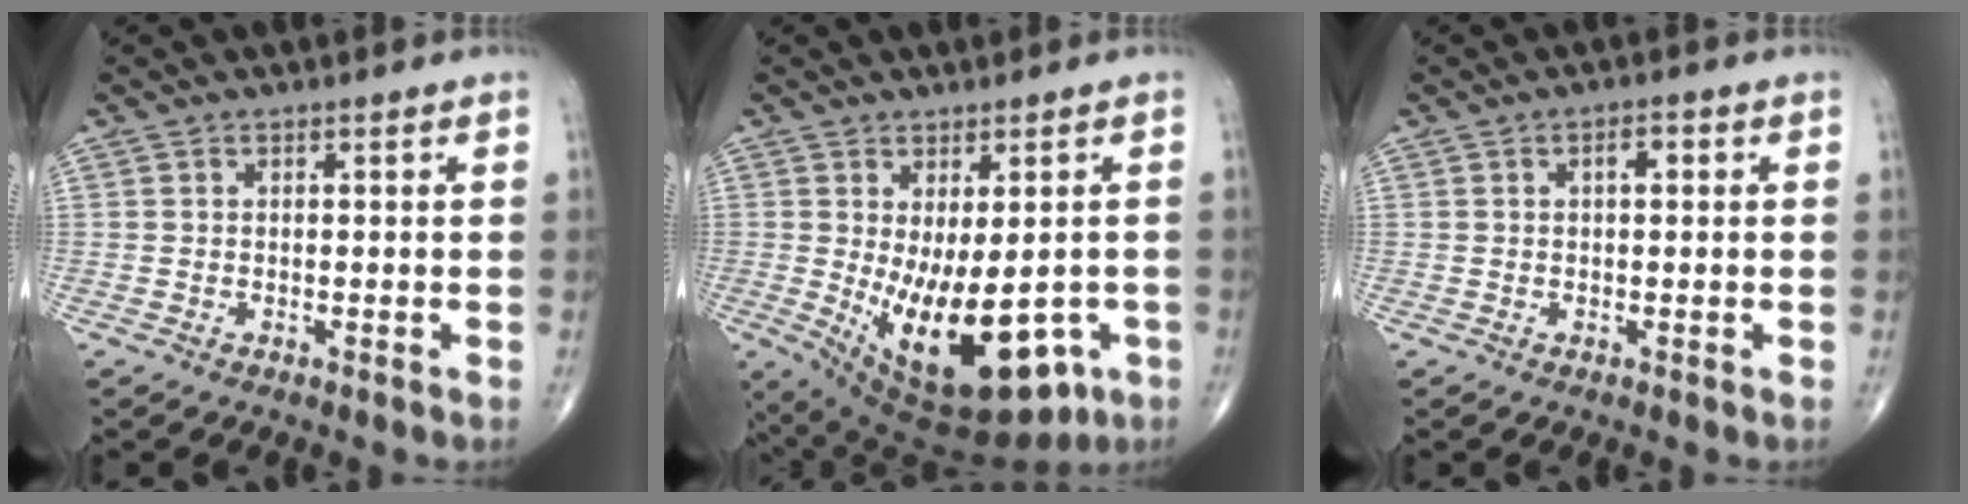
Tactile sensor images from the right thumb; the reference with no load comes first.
{"total": 17.8, "force": [-4.6, 8.5, 14.9], "torque": [-0.226, -0.016, -0.043]}
{"total": 2.3, "force": [0.5, 1.1, 1.9], "torque": [-0.025, 0.007, 0.004]}